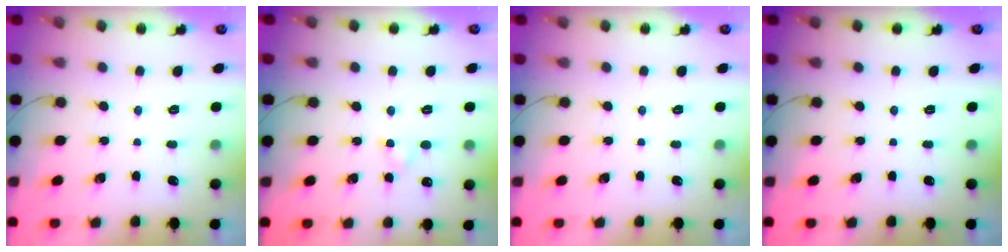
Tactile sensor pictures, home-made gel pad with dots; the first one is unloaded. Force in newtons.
{"total": 3.3, "press": 3.0, "slide": 1.4}
{"total": 0.0}
{"total": 0.0}